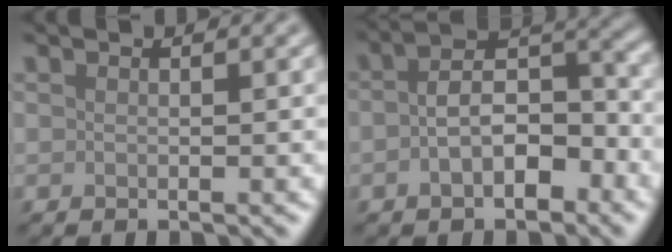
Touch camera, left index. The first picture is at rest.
{"total": 5.8, "force": [-1.4, 3.0, 4.7], "torque": [-0.076, 0.011, -0.028]}